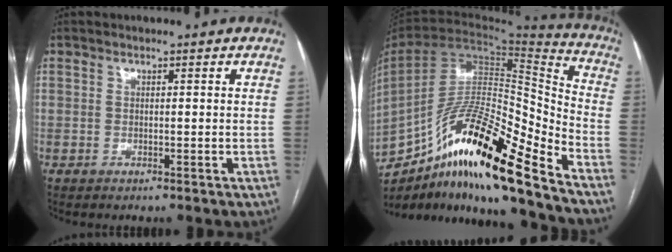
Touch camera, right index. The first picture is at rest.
{"total": 24.5, "force": [-16.6, 2.7, 17.9], "torque": [-0.301, -0.004, -0.294]}